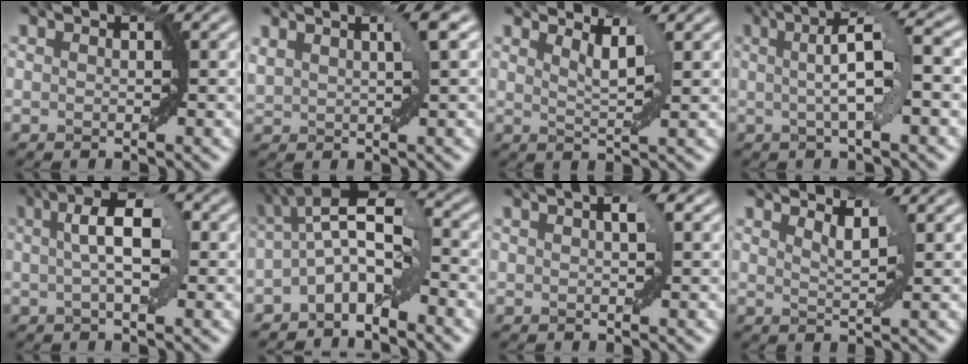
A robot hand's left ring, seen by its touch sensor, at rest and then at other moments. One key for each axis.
{"total": 2.6, "fx": 1.7, "fy": 0.4, "fz": 2.0, "tx": -0.040, "ty": 0.008, "tz": 0.036}
{"total": 2.2, "fx": 1.7, "fy": 0.3, "fz": 1.4, "tx": -0.016, "ty": -0.005, "tz": 0.029}
{"total": 5.5, "fx": 0.5, "fy": 1.0, "fz": 5.4, "tx": -0.088, "ty": 0.009, "tz": 0.005}
{"total": 5.0, "fx": 0.9, "fy": 1.7, "fz": 4.6, "tx": -0.073, "ty": 0.011, "tz": 0.008}
{"total": 6.2, "fx": -2.2, "fy": 2.6, "fz": 5.1, "tx": -0.089, "ty": 0.015, "tz": -0.051}
{"total": 1.7, "fx": 0.6, "fy": 0.6, "fz": 1.4, "tx": -0.020, "ty": 0.004, "tz": 0.012}
{"total": 1.8, "fx": 1.5, "fy": 0.2, "fz": 1.0, "tx": -0.012, "ty": -0.004, "tz": 0.026}